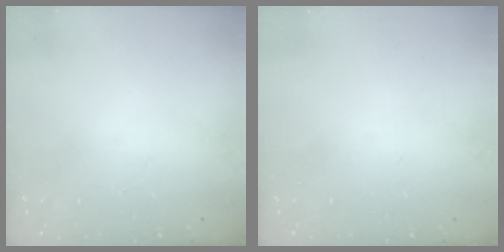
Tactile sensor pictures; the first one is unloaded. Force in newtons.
{"total": 0.0}